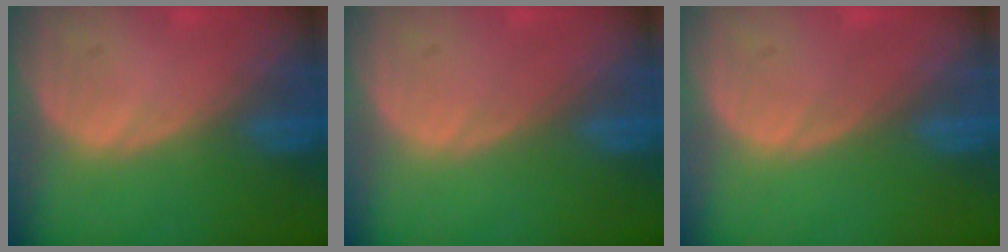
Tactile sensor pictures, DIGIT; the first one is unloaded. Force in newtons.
{"total": 0.0}
{"total": 0.0}